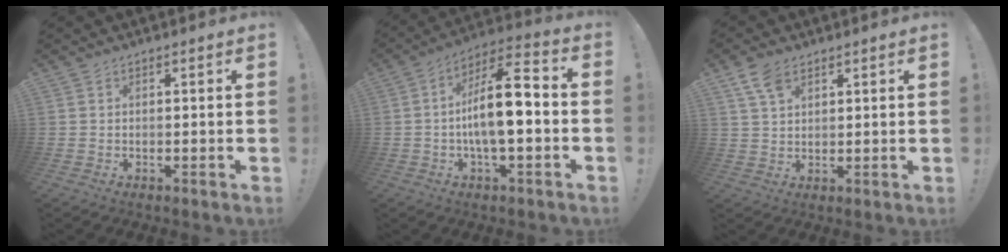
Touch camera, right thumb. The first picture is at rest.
{"total": 15.2, "force": [-2.0, 5.2, 14.1], "torque": [-0.239, 0.014, -0.037]}
{"total": 6.6, "force": [4.0, 3.8, 3.5], "torque": [-0.065, -0.013, 0.077]}